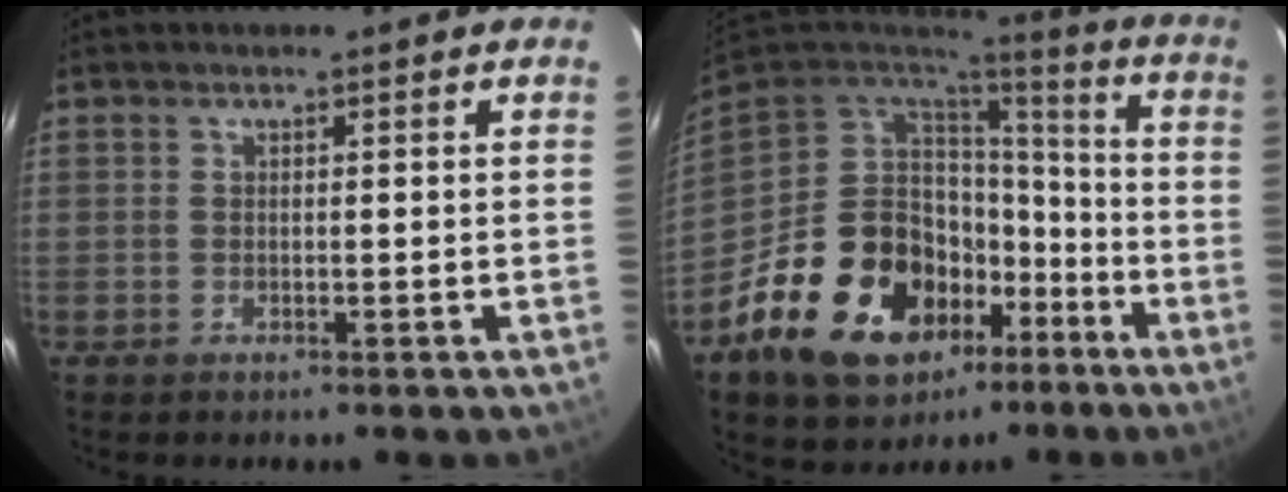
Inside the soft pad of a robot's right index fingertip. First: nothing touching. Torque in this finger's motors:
{"motor_torque": [1.92, -0.22, 0.56, 0.13]}